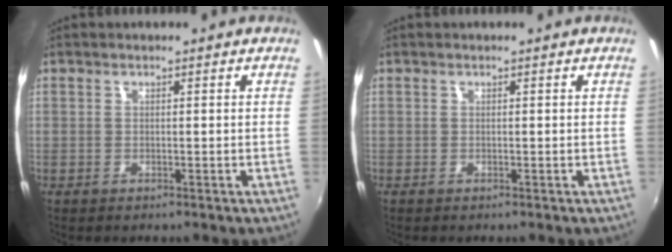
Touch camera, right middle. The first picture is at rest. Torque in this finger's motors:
{"motor_torque": [0.26, -0.03, 0.04, 0.01]}